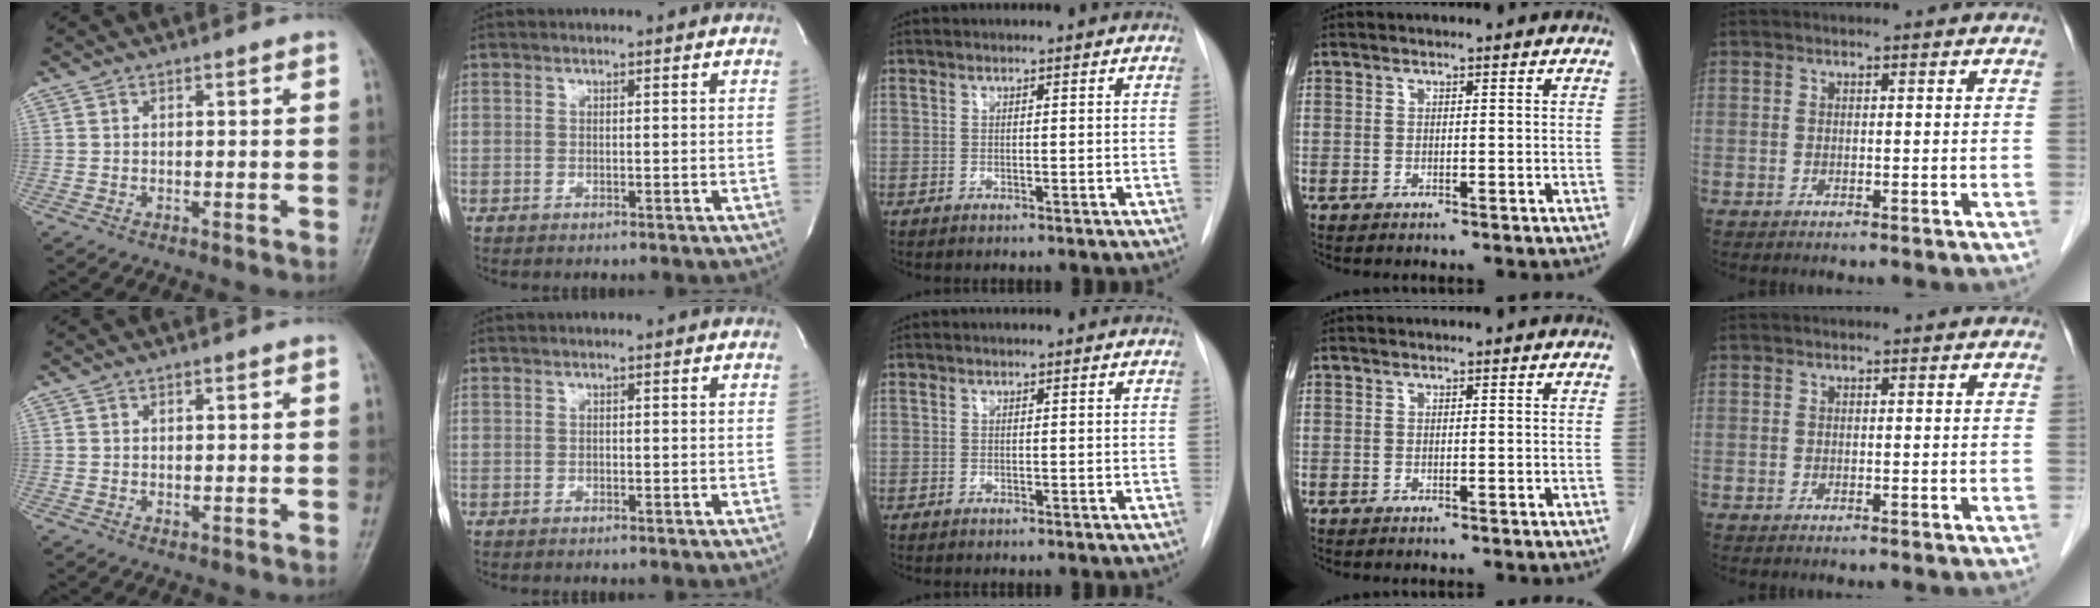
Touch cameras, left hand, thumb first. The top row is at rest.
{"thumb": {"total": 0.6, "force": [0.3, 0.3, 0.4], "torque": [-0.004, -0.003, 0.006]}}